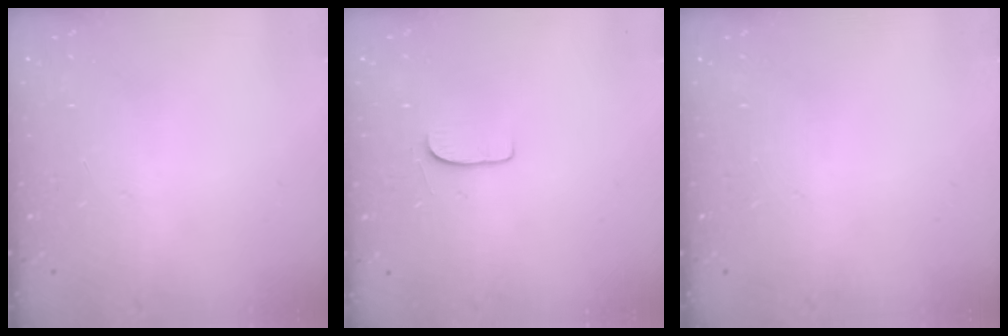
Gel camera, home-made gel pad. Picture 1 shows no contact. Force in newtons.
{"total": 4.5, "press": 4.5, "slide": 0.4}
{"total": 0.0}